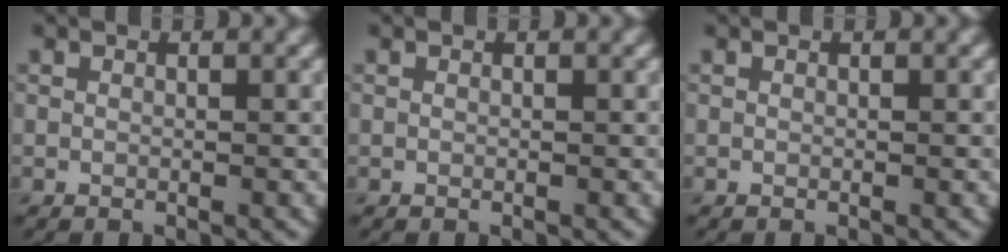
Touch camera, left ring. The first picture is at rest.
{"total": 0.0}
{"total": 0.0}